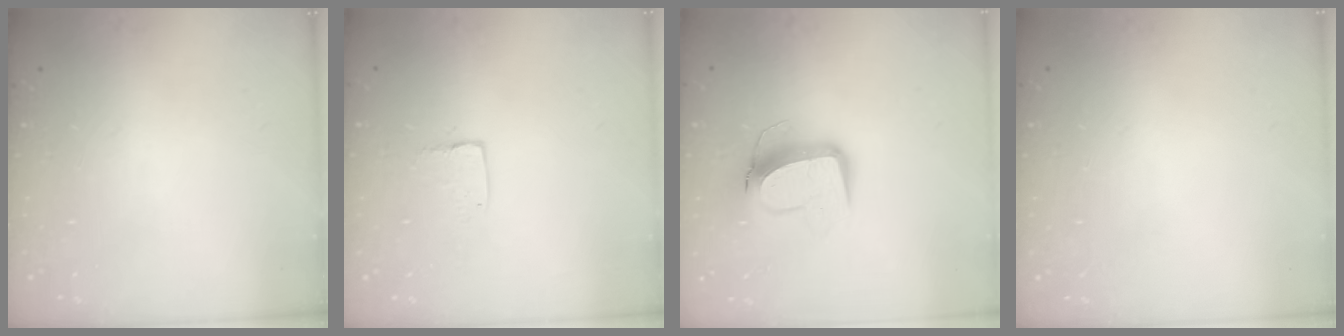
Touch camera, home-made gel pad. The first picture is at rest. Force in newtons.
{"total": 3.4, "press": 3.4, "slide": 0.2}
{"total": 12.1, "press": 12.0, "slide": 1.4}
{"total": 0.0}